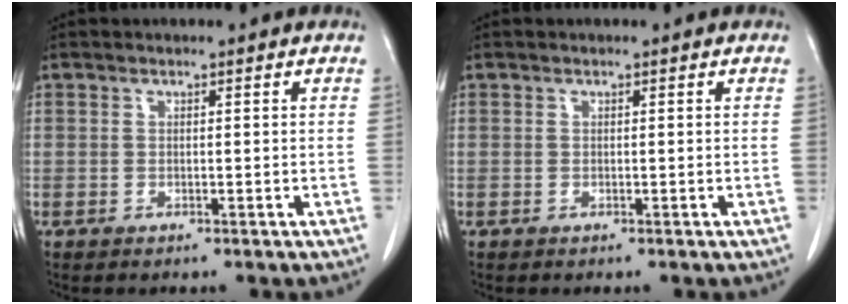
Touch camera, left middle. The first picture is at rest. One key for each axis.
{"total": 0.0}